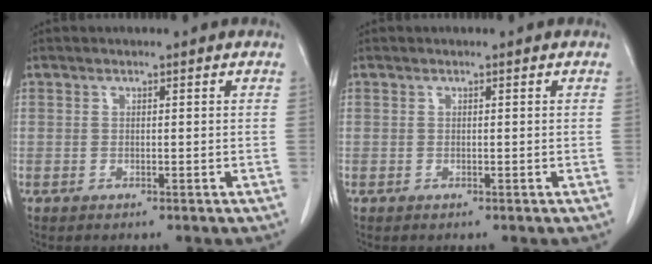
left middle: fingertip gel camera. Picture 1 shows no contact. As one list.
[{"total": 0.0}]